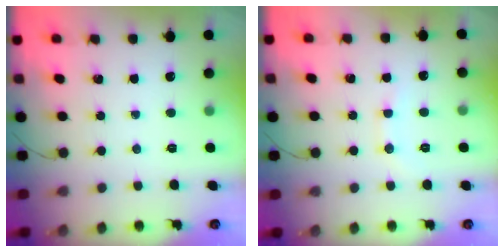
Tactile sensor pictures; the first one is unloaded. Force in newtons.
{"total": 5.9, "press": 5.7, "slide": 1.6}